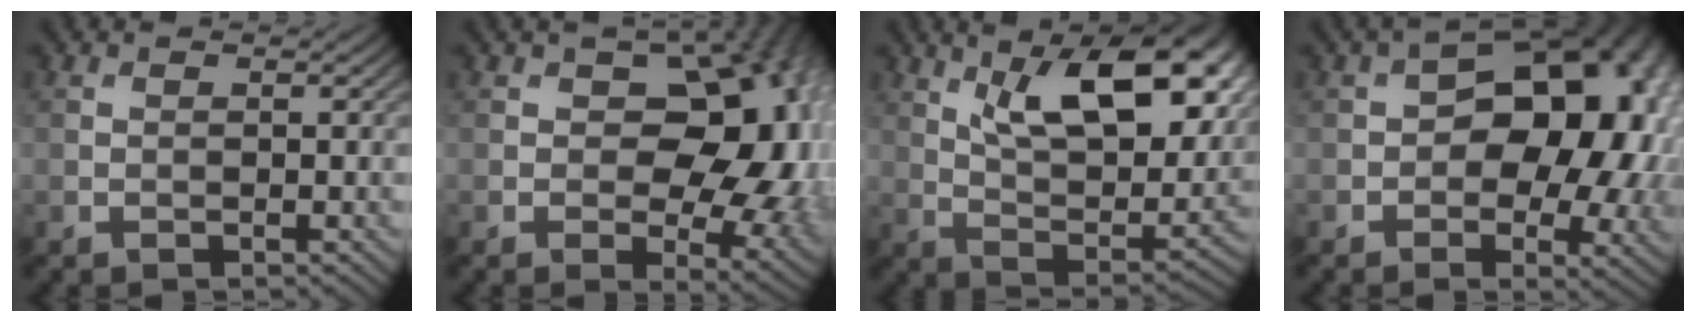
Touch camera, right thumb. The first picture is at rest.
{"total": 15.8, "force": [1.6, 9.8, 12.3], "torque": [-0.135, -0.016, 0.039]}
{"total": 16.6, "force": [7.3, 7.3, 13.0], "torque": [-0.198, 0.011, 0.118]}
{"total": 16.1, "force": [0.8, 10.3, 12.3], "torque": [-0.127, -0.008, 0.021]}